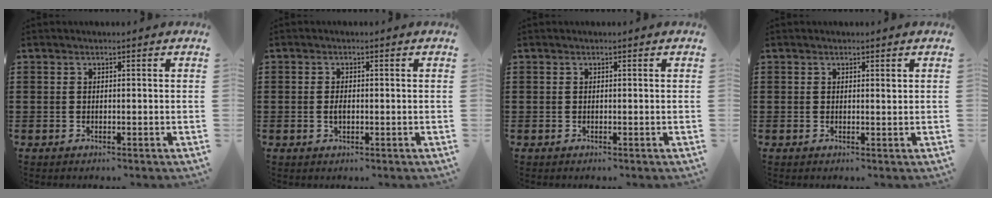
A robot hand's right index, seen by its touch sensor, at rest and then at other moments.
{"total": 1.6, "force": [-0.3, 0.7, 1.4], "torque": [-0.028, -0.001, -0.006]}
{"total": 0.0}
{"total": 0.6, "force": [0.3, 0.3, 0.4], "torque": [0.000, -0.001, 0.004]}